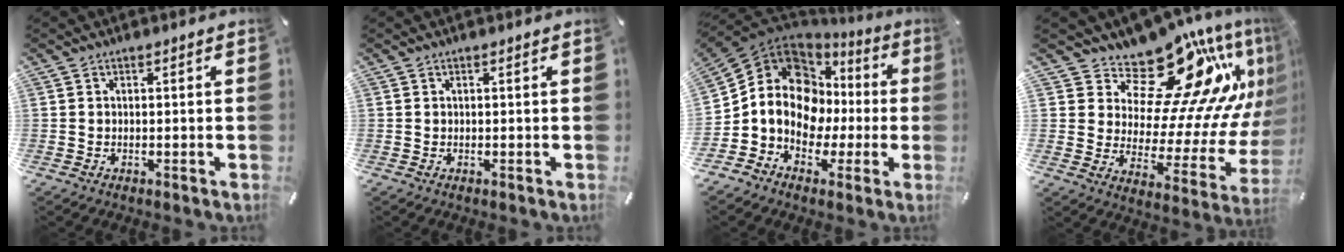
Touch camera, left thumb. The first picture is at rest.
{"total": 0.0}
{"total": 14.2, "force": [0.3, 12.6, 6.5], "torque": [-0.140, -0.019, 0.007]}
{"total": 22.4, "force": [14.9, 9.9, 13.5], "torque": [-0.204, -0.133, 0.252]}